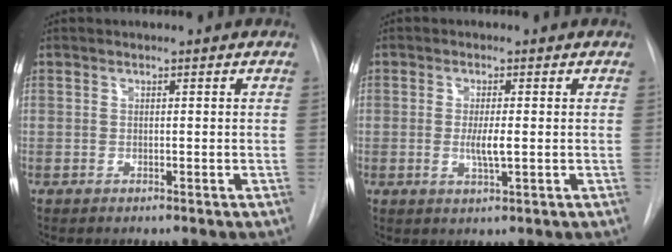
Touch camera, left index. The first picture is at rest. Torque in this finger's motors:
{"motor_torque": [0.52, -0.02, 0.11, 0.03]}